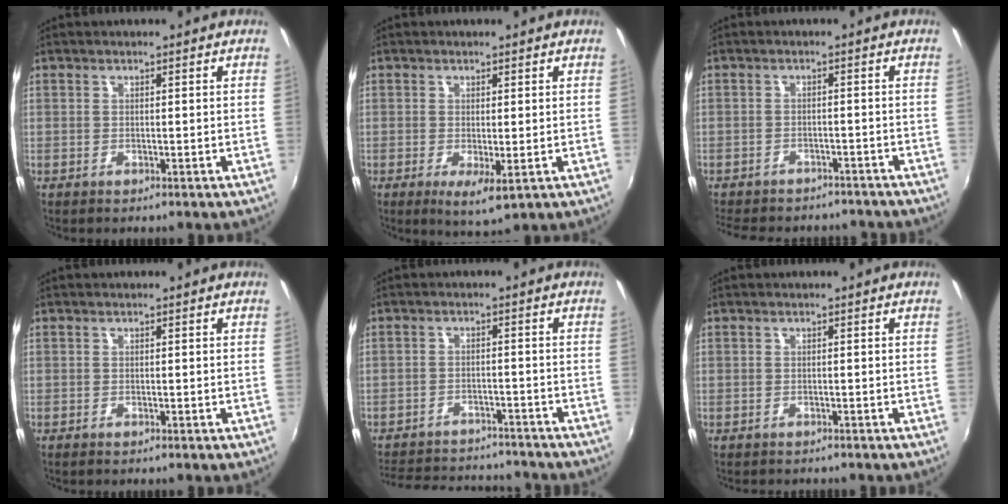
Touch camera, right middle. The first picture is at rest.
{"total": 3.9, "force": [-0.8, 1.1, 3.7], "torque": [-0.065, -0.015, -0.009]}
{"total": 11.9, "force": [-10.1, 4.7, 4.1], "torque": [-0.103, 0.001, -0.136]}
{"total": 0.5, "force": [-0.5, 0.1, 0.2], "torque": [-0.004, -0.004, -0.010]}
{"total": 15.3, "force": [-13.5, 5.4, 5.0], "torque": [-0.126, 0.024, -0.184]}
{"total": 1.0, "force": [-0.9, 0.4, 0.1], "torque": [-0.007, 0.000, -0.014]}